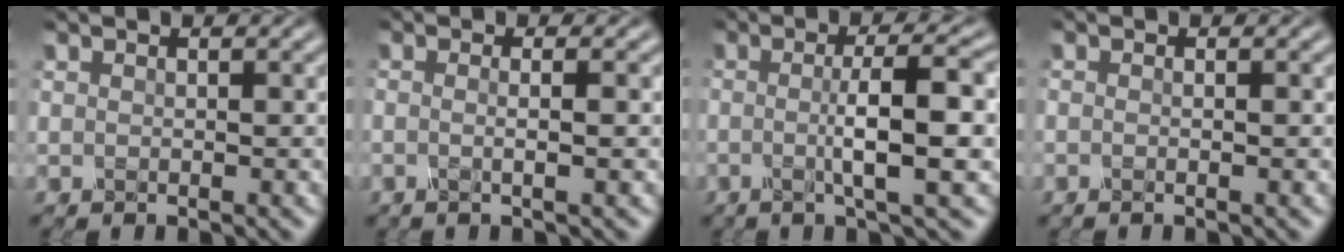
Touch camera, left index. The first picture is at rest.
{"total": 2.4, "force": [-0.1, 1.0, 2.2], "torque": [-0.014, 0.002, -0.031]}
{"total": 6.6, "force": [-0.6, 1.2, 6.5], "torque": [-0.093, 0.004, -0.016]}
{"total": 0.6, "force": [-0.5, 0.1, 0.4], "torque": [-0.003, -0.001, -0.014]}